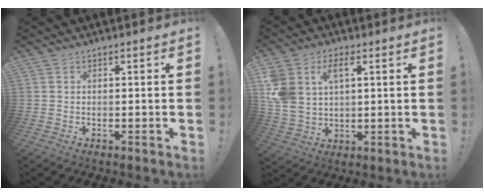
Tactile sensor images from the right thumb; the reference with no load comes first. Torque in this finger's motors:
{"motor_torque": [1.17, 2.63, 1.19, 0.09, 0.17]}